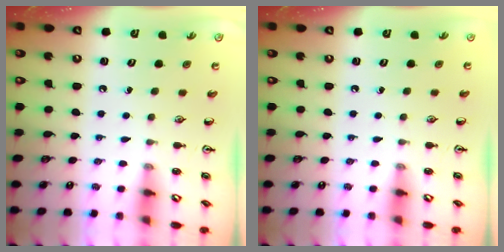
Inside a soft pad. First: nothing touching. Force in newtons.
{"total": 0.0}